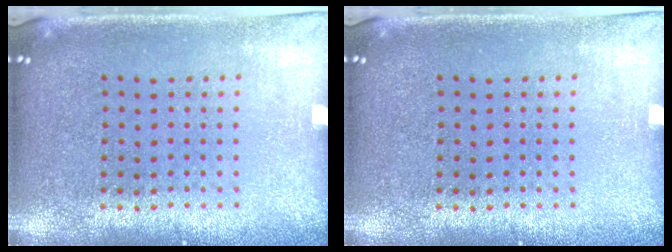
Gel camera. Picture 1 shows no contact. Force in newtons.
{"total": 0.0}